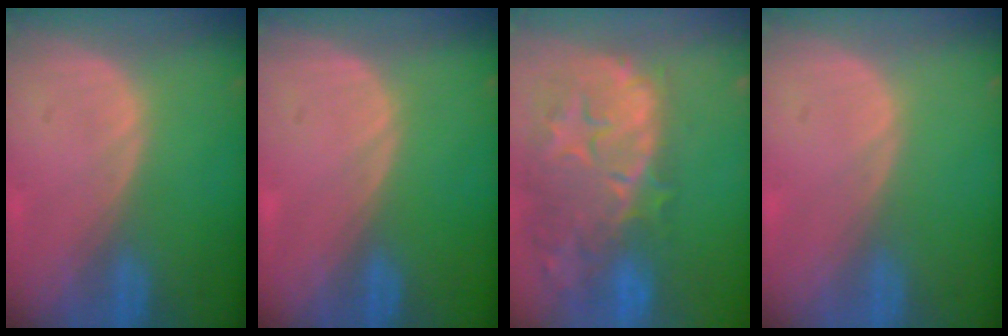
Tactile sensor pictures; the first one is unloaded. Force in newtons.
{"total": 0.0}
{"total": 14.7, "press": 11.7, "slide": 8.9}
{"total": 0.0}